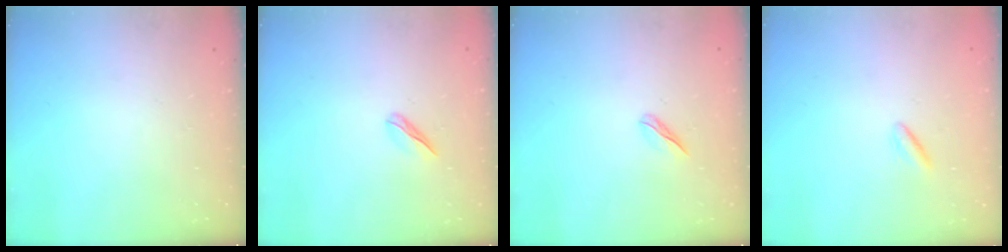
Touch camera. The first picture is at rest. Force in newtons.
{"total": 3.5, "press": 3.2, "slide": 1.2}
{"total": 2.6, "press": 2.5, "slide": 0.7}
{"total": 0.9, "press": 0.7, "slide": 0.6}